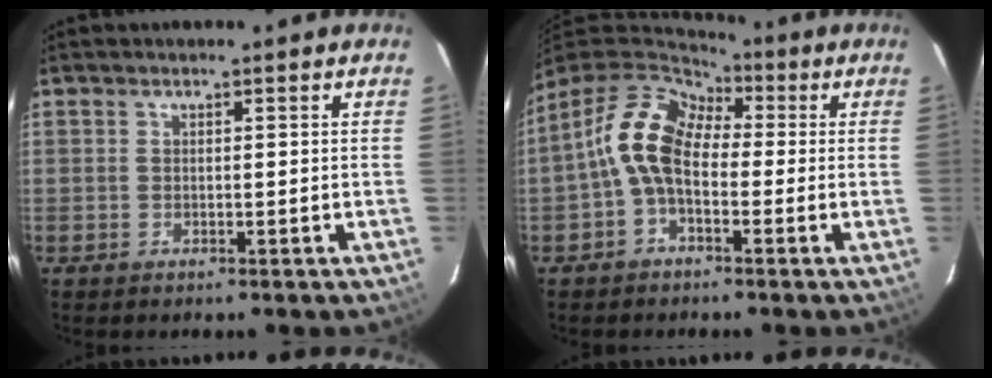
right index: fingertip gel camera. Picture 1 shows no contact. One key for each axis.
{"total": 11.2, "fx": -0.4, "fy": 7.3, "fz": 8.4, "tx": -0.162, "ty": 0.030, "tz": -0.021}